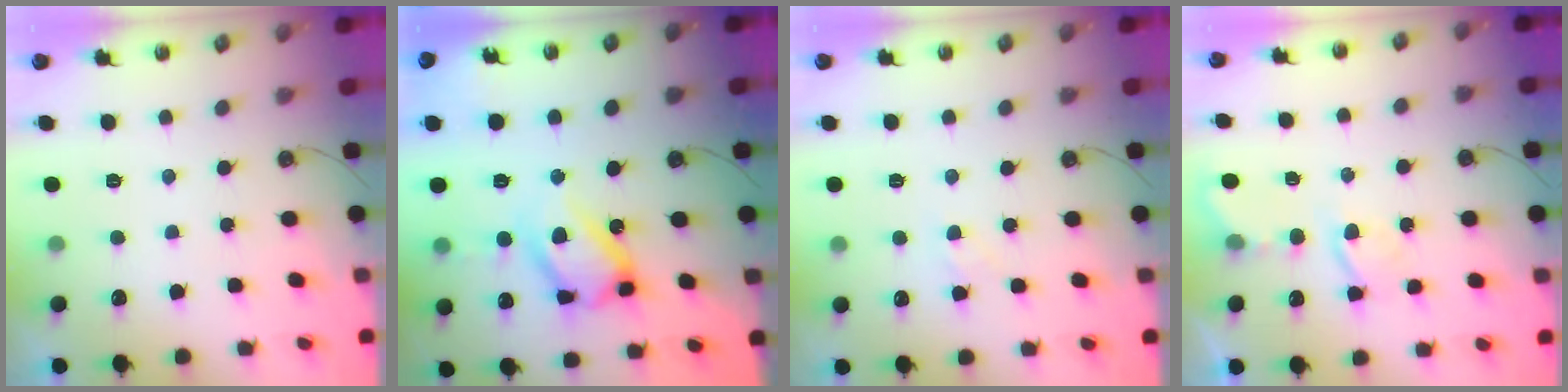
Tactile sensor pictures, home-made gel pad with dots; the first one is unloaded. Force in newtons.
{"total": 18.1, "press": 18.0, "slide": 1.9}
{"total": 5.4, "press": 5.4, "slide": 0.6}
{"total": 4.5, "press": 4.5, "slide": 0.3}